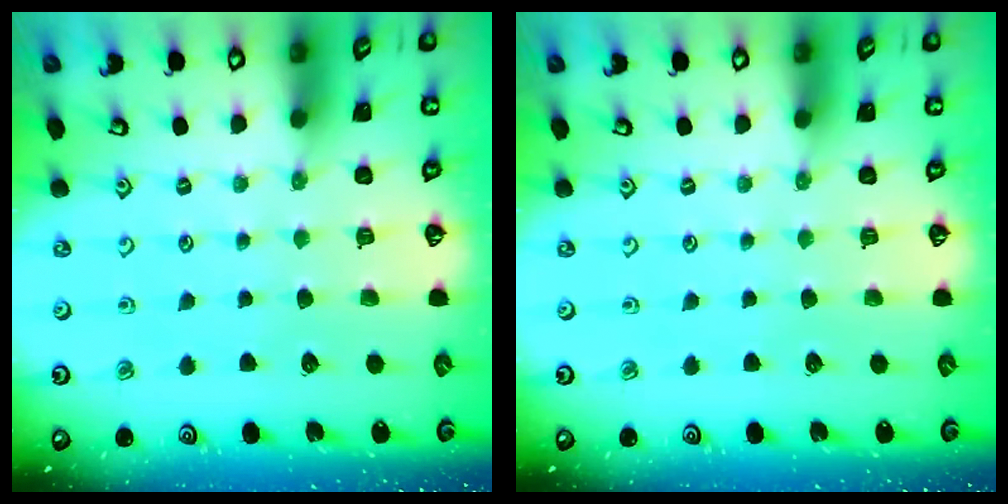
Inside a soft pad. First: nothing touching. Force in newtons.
{"total": 0.0}